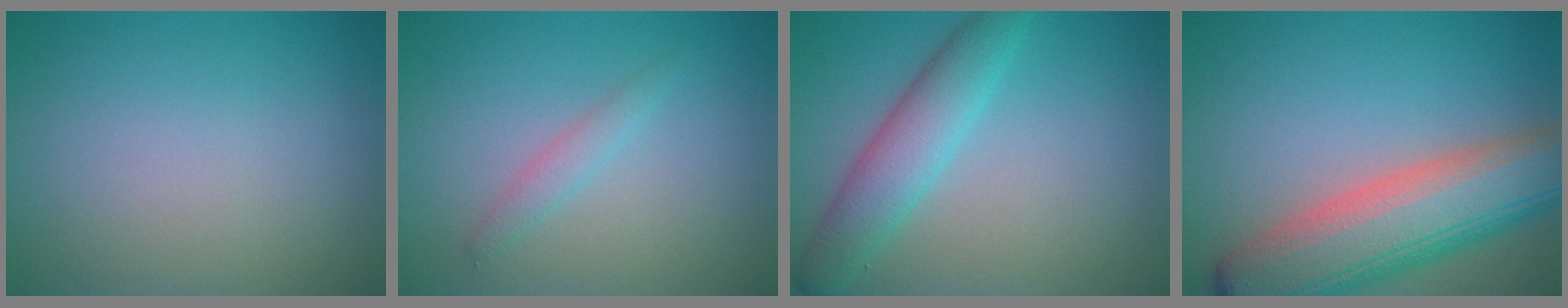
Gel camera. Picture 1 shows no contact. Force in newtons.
{"total": 1.5, "press": 1.5, "slide": 0.1}
{"total": 4.6, "press": 4.6, "slide": 0.0}
{"total": 10.1, "press": 10.0, "slide": 0.7}